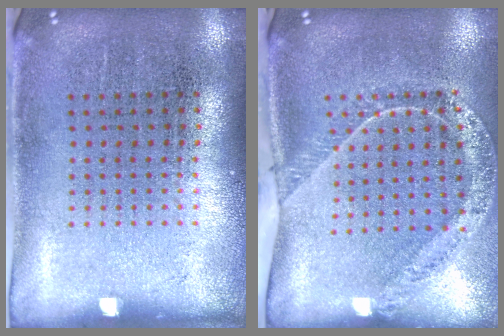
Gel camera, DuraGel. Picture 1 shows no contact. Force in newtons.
{"total": 1.5, "press": 1.5, "slide": 0.3}